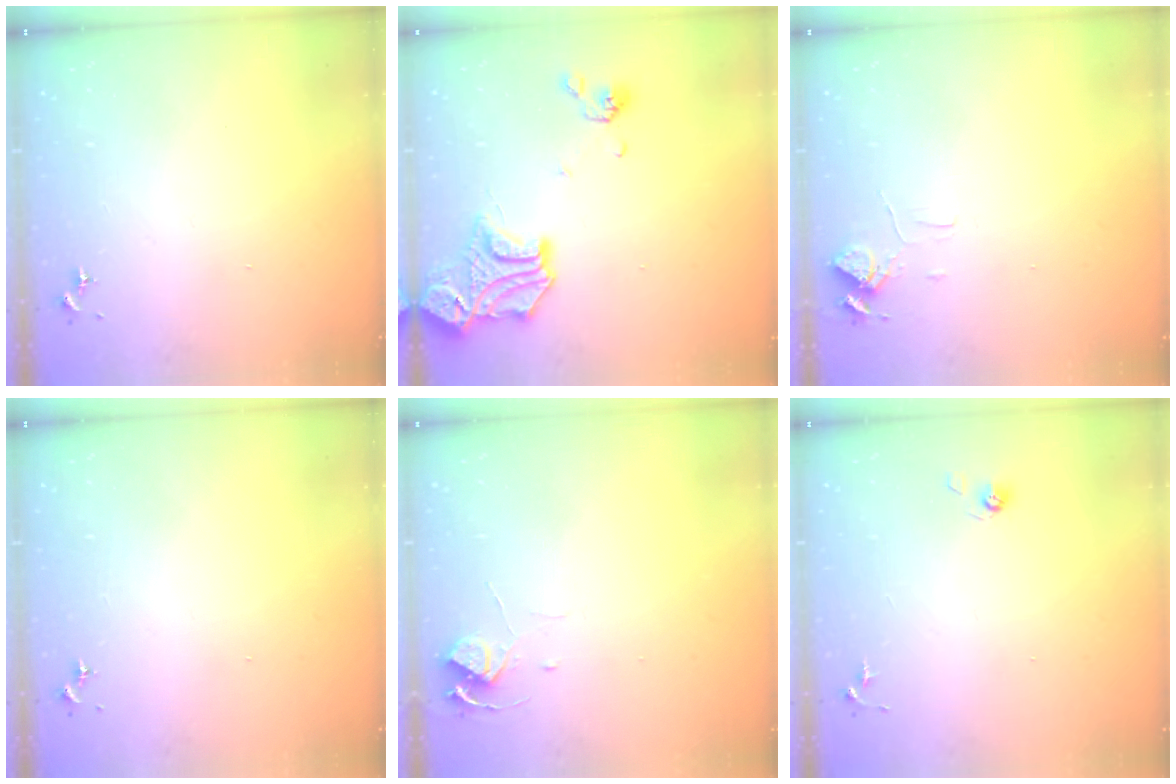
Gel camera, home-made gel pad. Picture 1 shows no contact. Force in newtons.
{"total": 17.6, "press": 17.5, "slide": 1.9}
{"total": 5.7, "press": 5.6, "slide": 0.6}
{"total": 0.0}
{"total": 6.1, "press": 6.0, "slide": 0.4}
{"total": 3.8, "press": 3.3, "slide": 1.8}